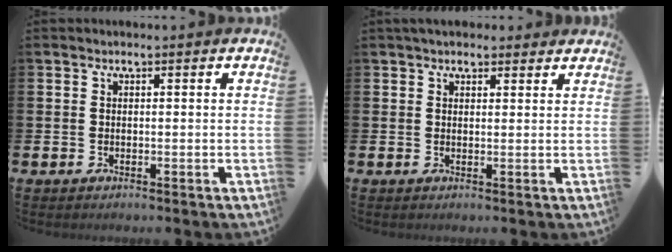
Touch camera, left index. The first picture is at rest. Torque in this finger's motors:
{"motor_torque": [0.99, -1.14, 0.08, 0.11]}